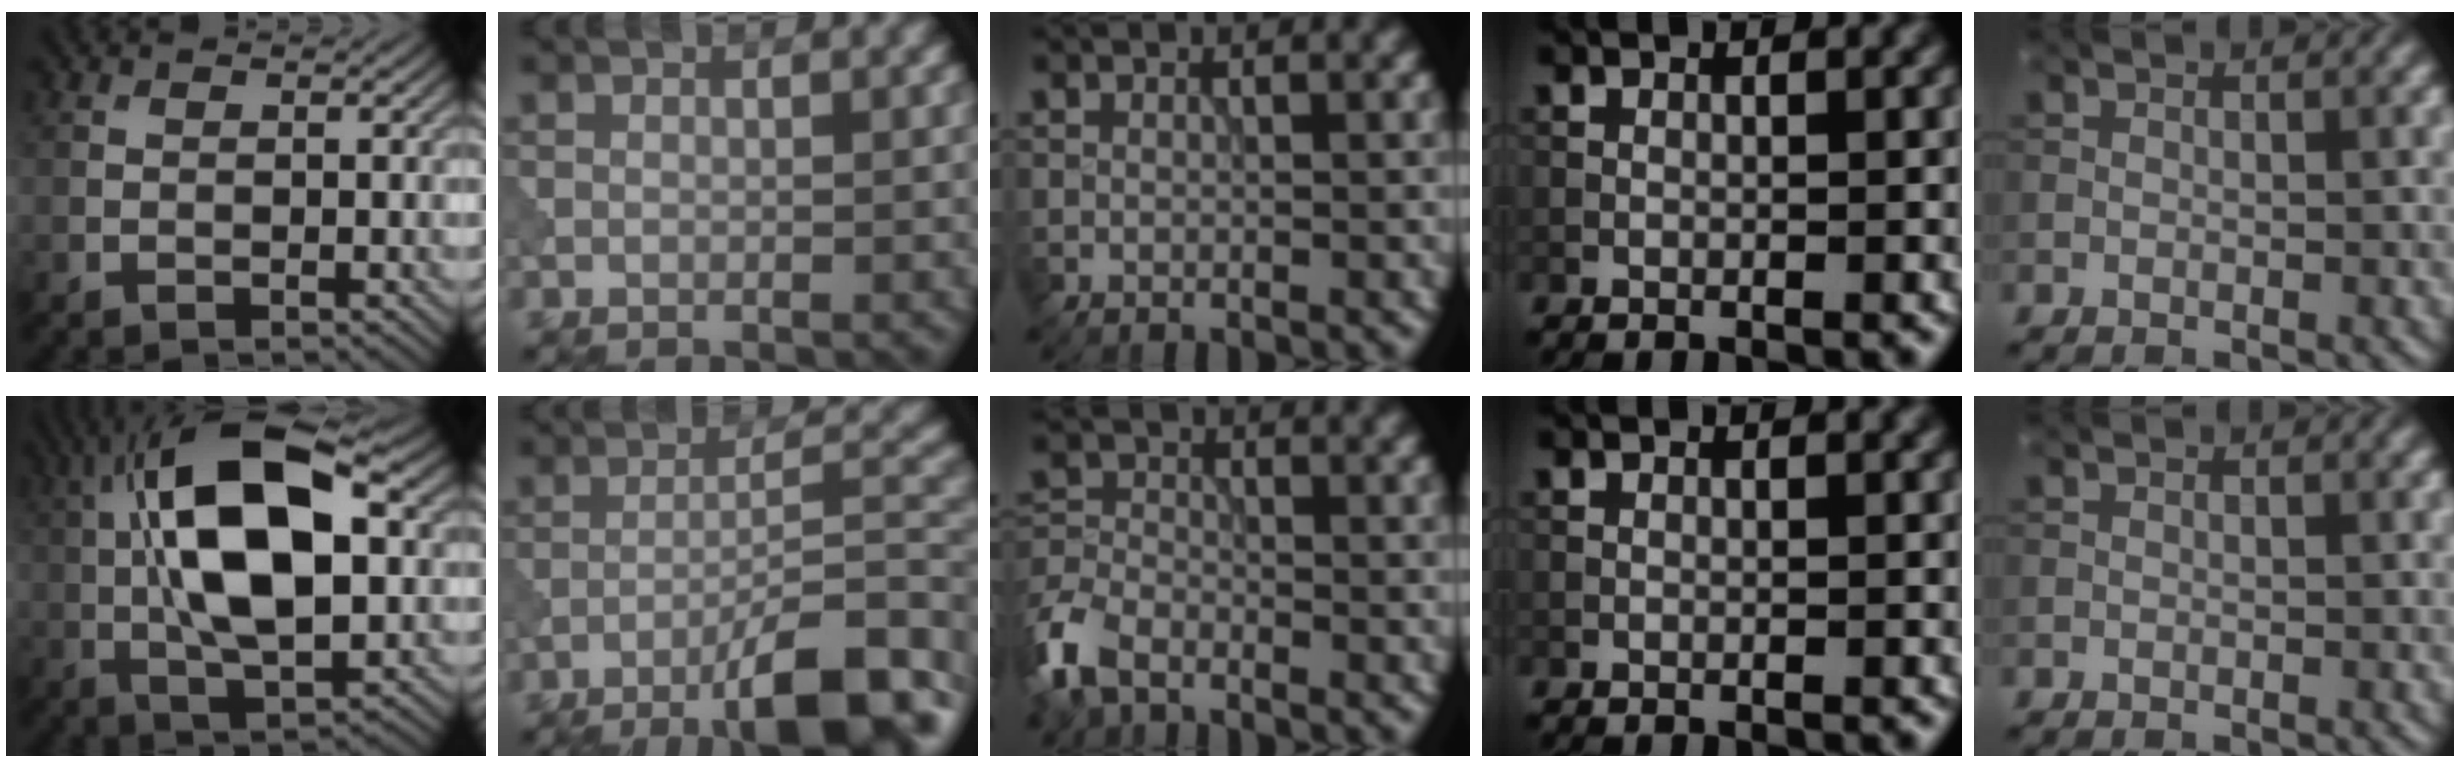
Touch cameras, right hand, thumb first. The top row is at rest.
{"thumb": {"total": 16.2, "force": [2.3, 7.1, 14.4], "torque": [-0.261, 0.024, 0.025]}, "index": {"total": 11.0, "force": [-7.1, 2.4, 8.1], "torque": [-0.120, 0.015, -0.112]}, "middle": {"total": 5.0, "force": [-3.5, 2.6, 2.4], "torque": [-0.057, -0.003, -0.085]}}